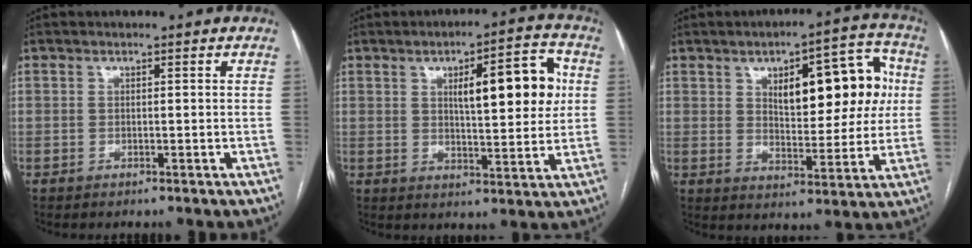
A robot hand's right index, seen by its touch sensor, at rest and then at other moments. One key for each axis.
{"total": 11.9, "fx": 2.9, "fy": 3.0, "fz": 11.2, "tx": -0.155, "ty": 0.019, "tz": 0.042}
{"total": 14.2, "fx": 3.6, "fy": 5.7, "fz": 12.6, "tx": -0.160, "ty": 0.033, "tz": 0.055}